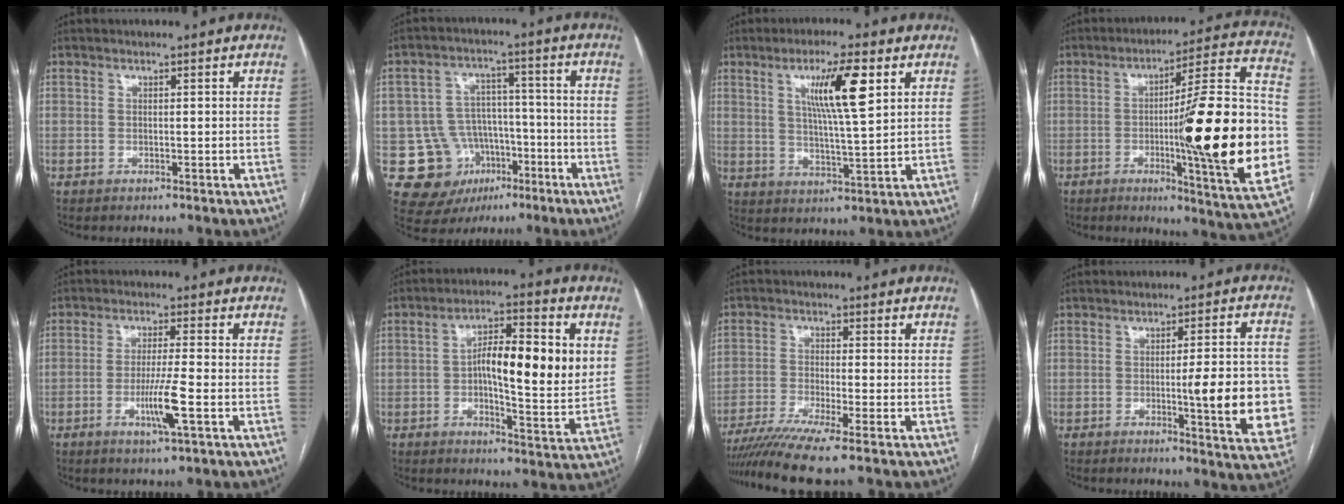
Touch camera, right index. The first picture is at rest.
{"total": 12.0, "force": [-4.4, 10.7, 3.3], "torque": [-0.059, 0.044, -0.053]}
{"total": 9.7, "force": [3.9, 0.6, 8.9], "torque": [-0.157, 0.002, 0.065]}
{"total": 24.8, "force": [-4.0, 0.6, 24.5], "torque": [-0.307, -0.005, -0.060]}
{"total": 6.2, "force": [-2.1, -0.4, 5.9], "torque": [-0.110, -0.014, -0.039]}
{"total": 13.9, "force": [2.0, 3.3, 13.4], "torque": [-0.207, 0.016, 0.025]}
{"total": 8.8, "force": [-6.8, -1.1, 5.6], "torque": [-0.092, -0.024, -0.116]}
{"total": 11.7, "force": [-1.9, 1.8, 11.4], "torque": [-0.125, 0.000, -0.022]}